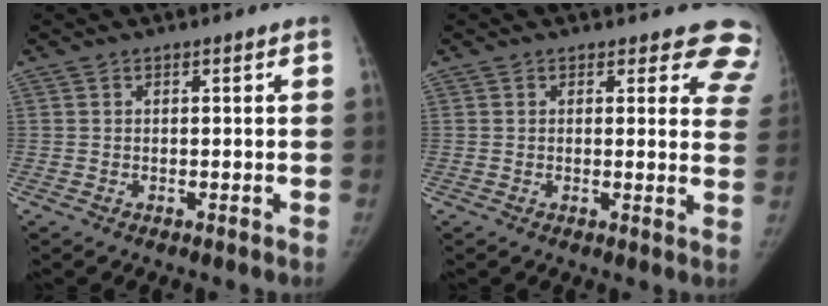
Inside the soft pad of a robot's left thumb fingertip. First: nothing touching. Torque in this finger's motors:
{"motor_torque": [0.58, -0.48, 1.30, -0.62, 0.08]}